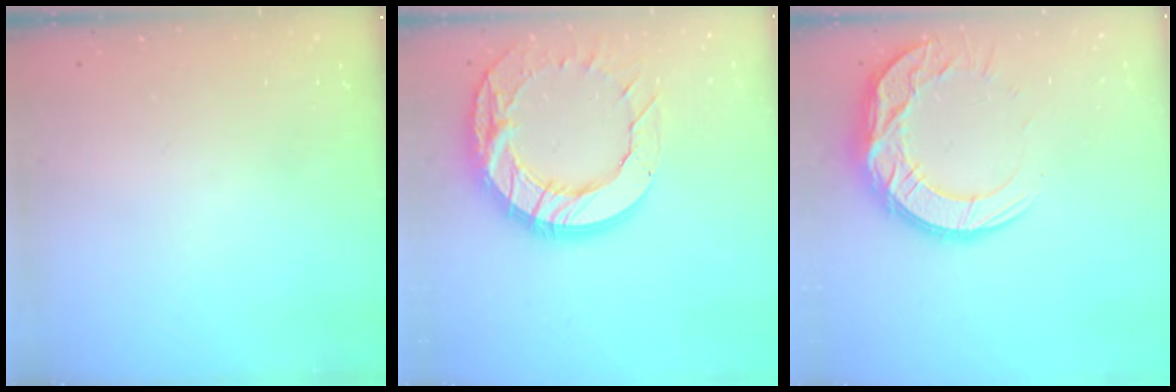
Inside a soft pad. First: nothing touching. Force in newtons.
{"total": 20.9, "press": 20.8, "slide": 1.9}
{"total": 14.6, "press": 14.6, "slide": 1.1}